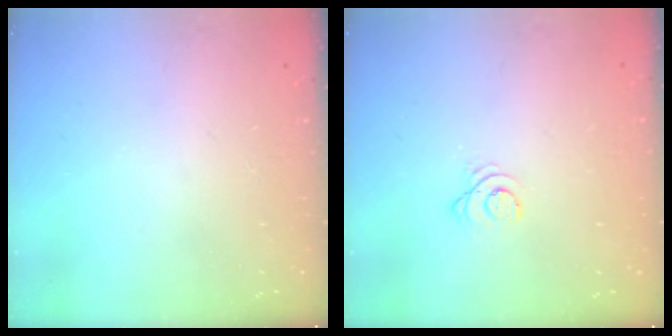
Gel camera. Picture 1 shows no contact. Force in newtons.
{"total": 2.5, "press": 2.5, "slide": 0.3}